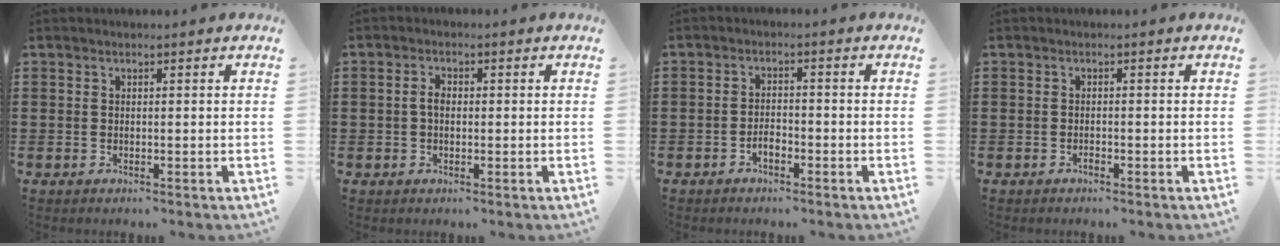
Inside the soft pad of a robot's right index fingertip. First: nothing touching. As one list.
[{"total": 2.2, "force": [-0.1, 1.2, 1.8], "torque": [-0.035, 0.005, -0.003]}, {"total": 2.1, "force": [-1.4, 1.0, 1.3], "torque": [-0.028, 0.003, -0.027]}, {"total": 0.7, "force": [-0.6, 0.3, 0.3], "torque": [-0.008, 0.000, -0.012]}]